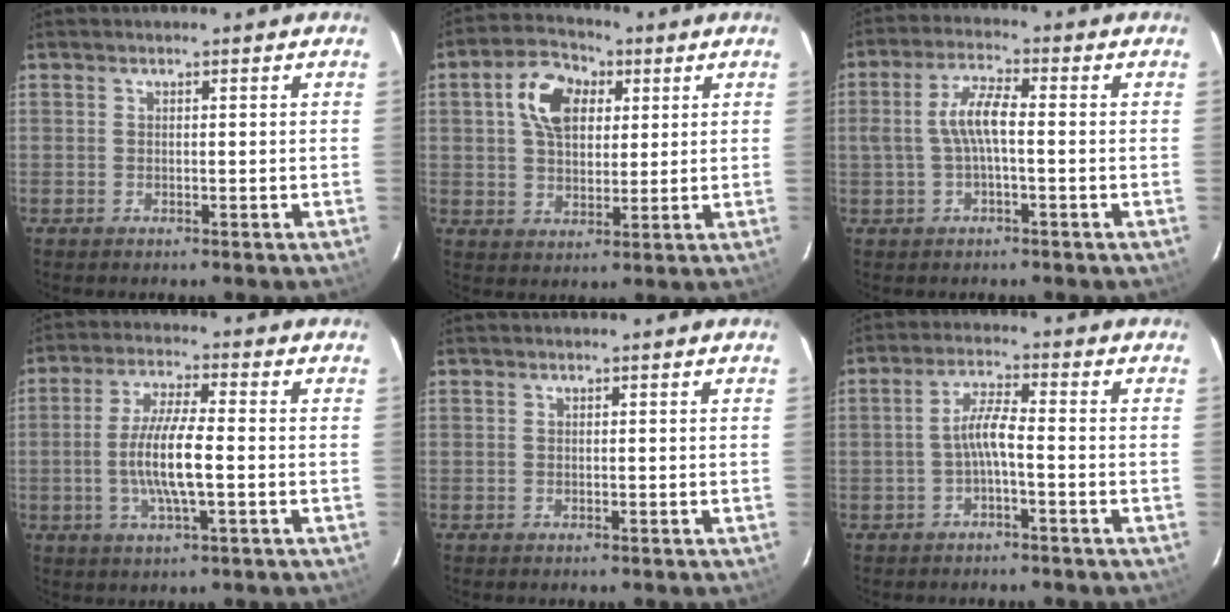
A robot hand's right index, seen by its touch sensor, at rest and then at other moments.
{"total": 10.1, "force": [3.2, 6.7, 6.9], "torque": [-0.127, 0.031, 0.053]}
{"total": 6.0, "force": [-0.5, 1.7, 5.8], "torque": [-0.117, 0.012, -0.007]}
{"total": 9.3, "force": [-1.5, 1.4, 9.0], "torque": [-0.176, -0.002, -0.032]}
{"total": 0.0}
{"total": 4.0, "force": [-1.5, 0.5, 3.7], "torque": [-0.079, 0.012, -0.029]}